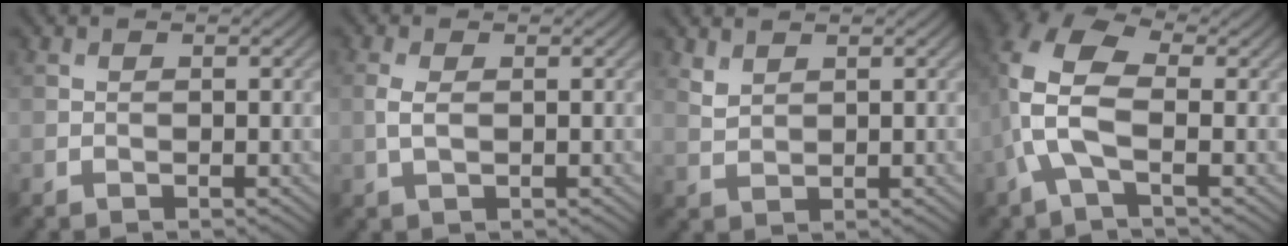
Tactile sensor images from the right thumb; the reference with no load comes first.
{"total": 2.3, "force": [0.1, 1.1, 2.0], "torque": [-0.055, 0.000, 0.001]}
{"total": 1.9, "force": [1.5, 0.9, 0.8], "torque": [-0.026, -0.002, 0.039]}
{"total": 8.6, "force": [-1.0, 4.2, 7.5], "torque": [-0.180, 0.016, -0.033]}